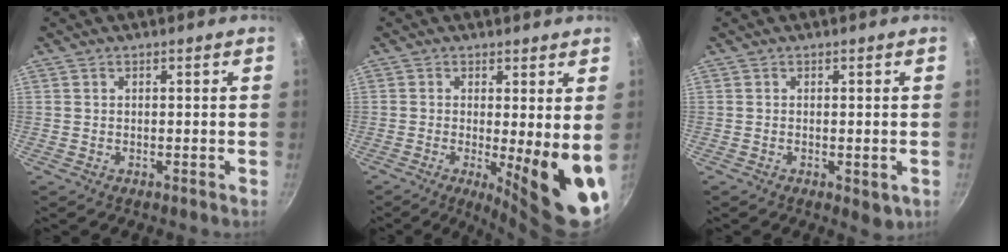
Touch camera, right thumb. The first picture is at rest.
{"total": 12.3, "force": [-1.1, 2.6, 12.0], "torque": [-0.140, -0.026, -0.010]}
{"total": 2.9, "force": [-0.8, 1.4, 2.4], "torque": [-0.036, -0.011, -0.010]}